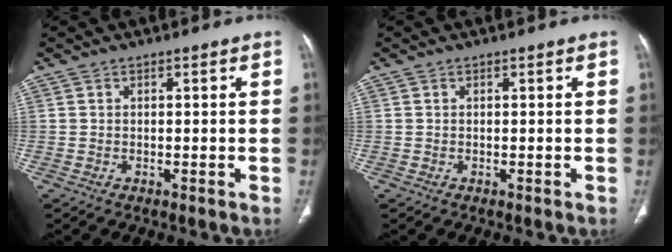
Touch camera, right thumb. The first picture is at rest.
{"total": 0.0}